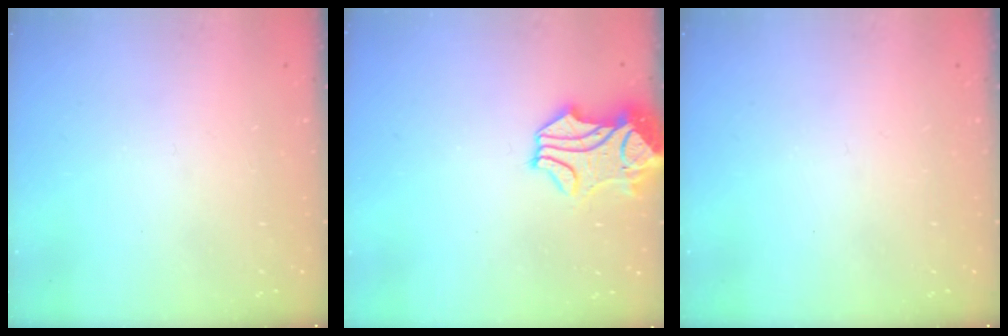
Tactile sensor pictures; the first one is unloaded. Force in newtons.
{"total": 1.9, "press": 1.4, "slide": 1.3}
{"total": 0.0}